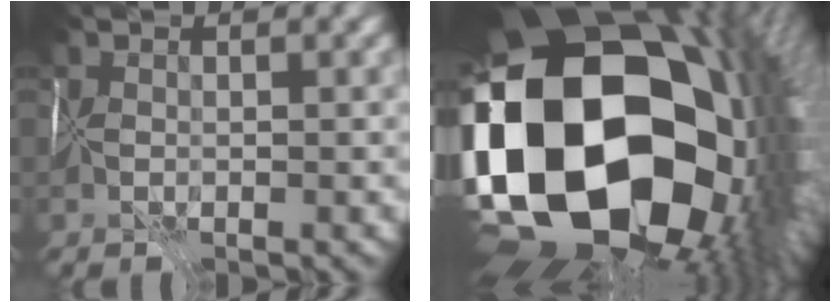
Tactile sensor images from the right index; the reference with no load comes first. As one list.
[{"total": 22.6, "force": [-0.6, 16.2, 15.8], "torque": [-0.278, -0.050, -0.030]}]